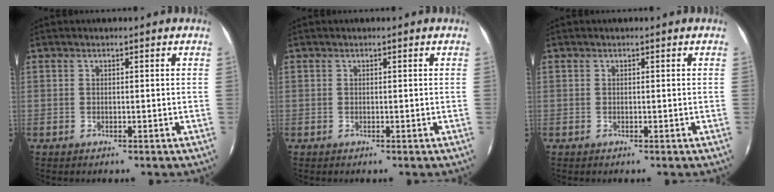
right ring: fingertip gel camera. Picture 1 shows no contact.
{"total": 0.0}
{"total": 0.0}